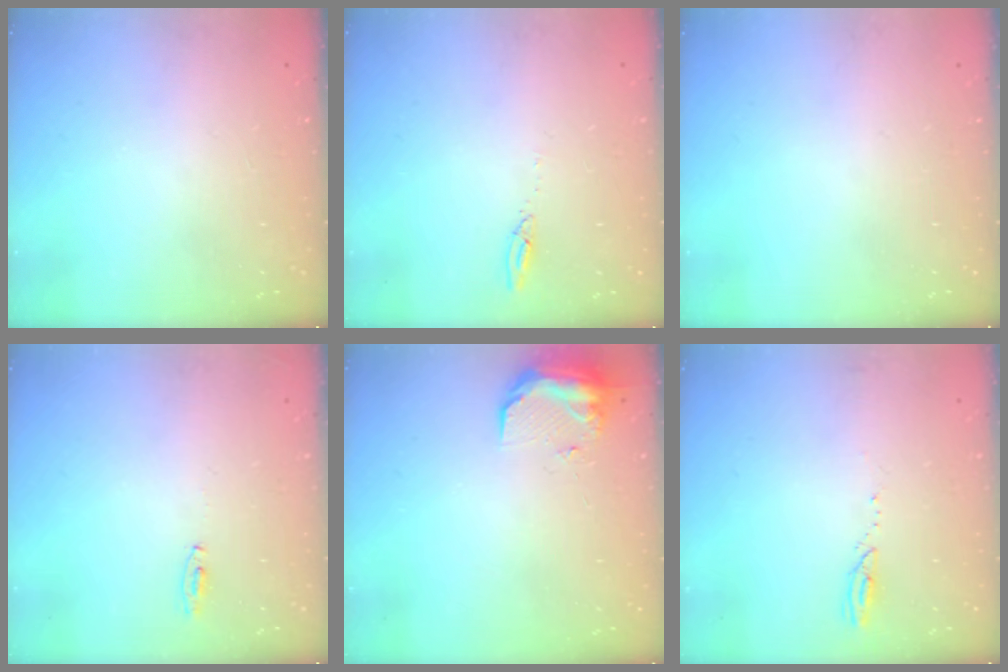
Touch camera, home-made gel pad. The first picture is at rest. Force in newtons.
{"total": 2.7, "press": 2.7, "slide": 0.2}
{"total": 0.0}
{"total": 15.9, "press": 4.3, "slide": 15.3}
{"total": 9.9, "press": 9.4, "slide": 3.1}
{"total": 2.4, "press": 2.4, "slide": 0.3}